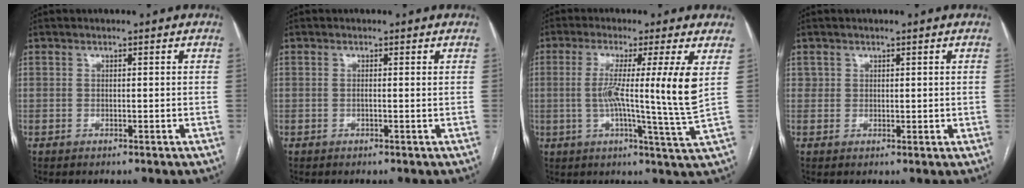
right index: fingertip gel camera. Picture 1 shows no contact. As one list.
[{"total": 0.7, "force": [0.2, -0.1, 0.7], "torque": [-0.013, 0.000, 0.002]}, {"total": 11.4, "force": [1.5, -2.2, 11.1], "torque": [-0.183, -0.015, 0.021]}, {"total": 1.6, "force": [0.9, 1.3, 0.2], "torque": [0.011, -0.005, 0.011]}]